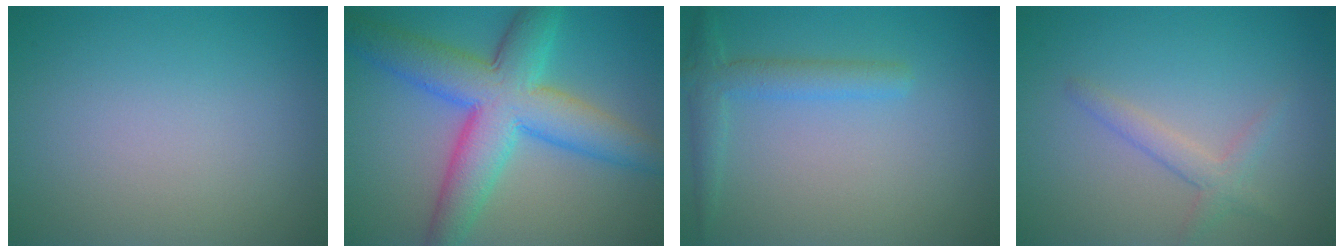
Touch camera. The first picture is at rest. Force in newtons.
{"total": 9.5, "press": 9.5, "slide": 0.1}
{"total": 2.6, "press": 2.6, "slide": 0.2}
{"total": 2.0, "press": 2.0, "slide": 0.1}